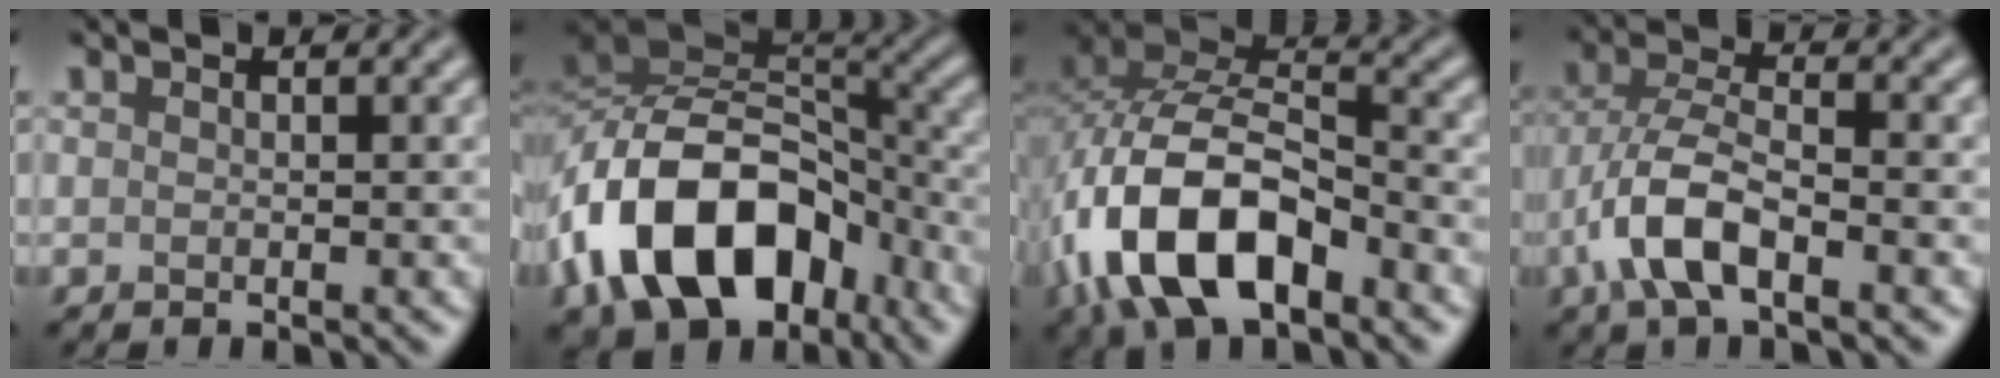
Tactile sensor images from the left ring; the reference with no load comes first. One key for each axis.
{"total": 13.7, "fx": -6.2, "fy": 8.7, "fz": 8.6, "tx": -0.156, "ty": 0.011, "tz": -0.119}
{"total": 12.3, "fx": -5.6, "fy": 6.2, "fz": 9.1, "tx": -0.181, "ty": 0.008, "tz": -0.113}
{"total": 6.3, "fx": -2.7, "fy": 2.6, "fz": 5.0, "tx": -0.108, "ty": 0.001, "tz": -0.061}